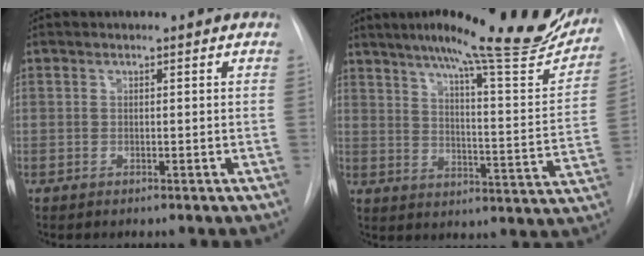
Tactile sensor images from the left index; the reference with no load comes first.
{"total": 24.5, "force": [20.1, 2.4, 13.8], "torque": [-0.202, -0.049, 0.257]}